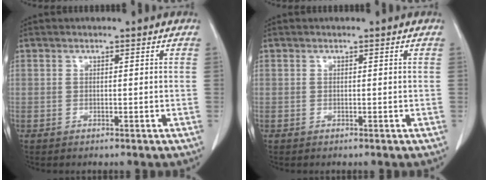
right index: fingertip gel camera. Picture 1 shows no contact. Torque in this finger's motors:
{"motor_torque": [0.00, 0.00, 0.00, 0.00]}